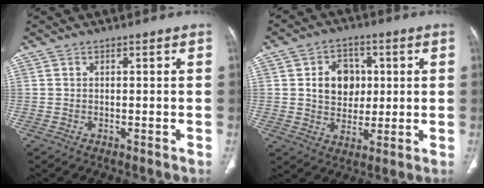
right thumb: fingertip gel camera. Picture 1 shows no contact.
{"total": 9.4, "force": [1.7, 7.6, 5.3], "torque": [-0.040, -0.001, 0.030]}